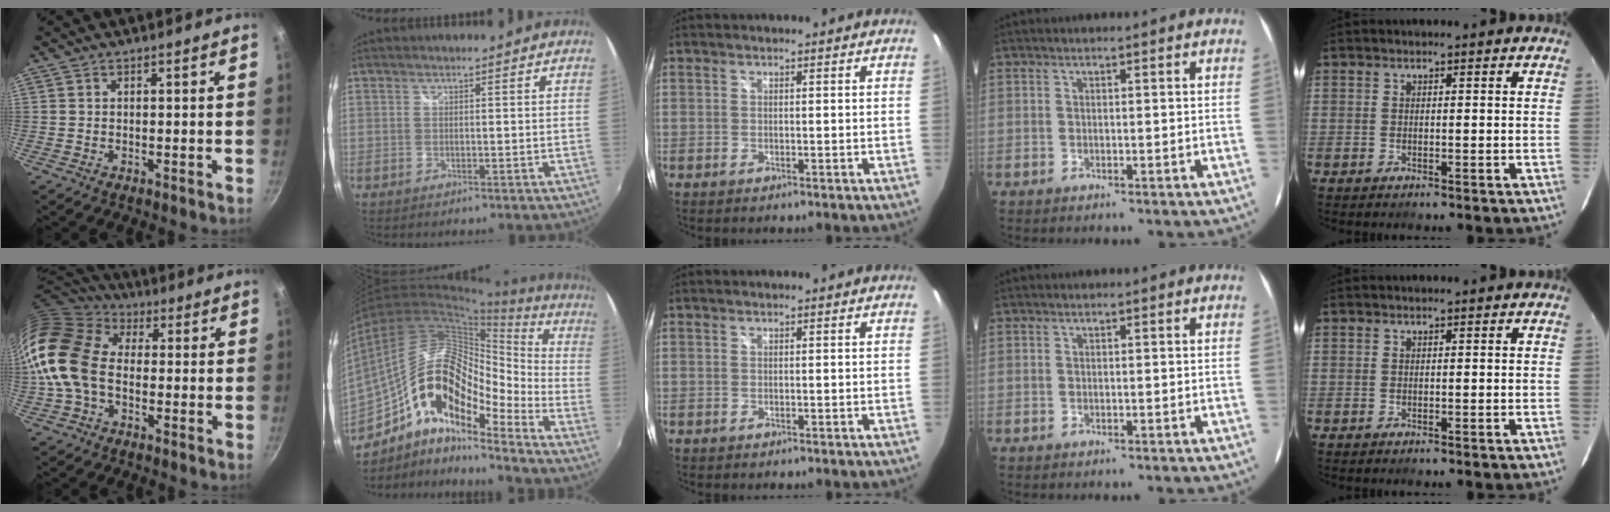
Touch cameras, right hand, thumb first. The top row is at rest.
{"thumb": {"total": 16.7, "force": [-1.2, 12.0, 11.6], "torque": [-0.210, 0.034, -0.040]}, "index": {"total": 21.6, "force": [-9.8, 9.4, 16.8], "torque": [-0.293, -0.020, -0.192]}}